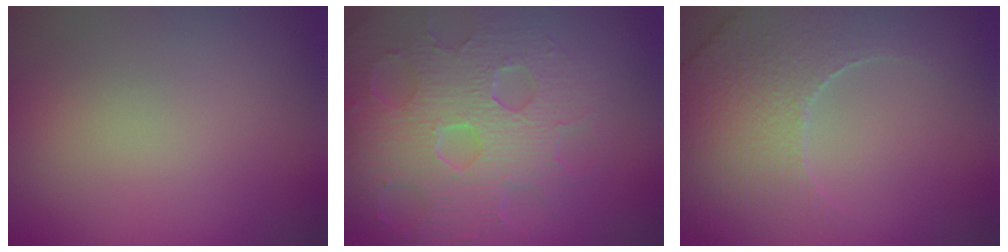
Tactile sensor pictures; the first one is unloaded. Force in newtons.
{"total": 8.3, "press": 5.9, "slide": 5.9}
{"total": 5.2, "press": 4.7, "slide": 2.2}